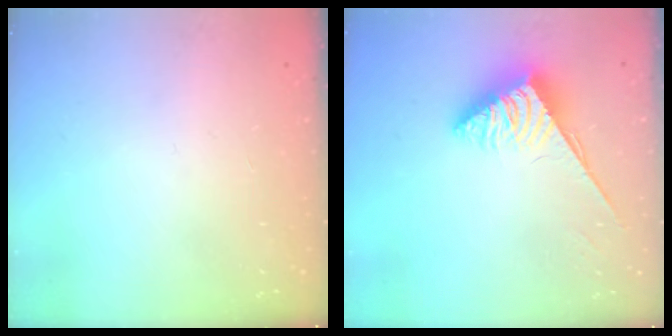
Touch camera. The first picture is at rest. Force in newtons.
{"total": 3.9, "press": 3.8, "slide": 0.6}